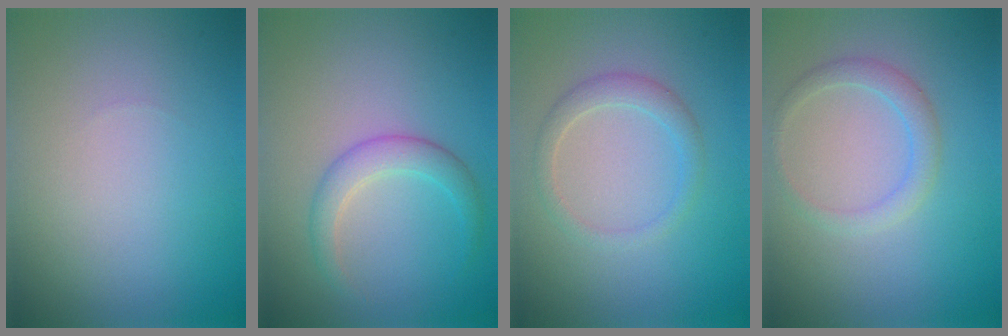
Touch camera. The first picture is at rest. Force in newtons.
{"total": 2.5, "press": 2.5, "slide": 0.1}
{"total": 2.0, "press": 2.0, "slide": 0.1}
{"total": 1.9, "press": 1.9, "slide": 0.1}